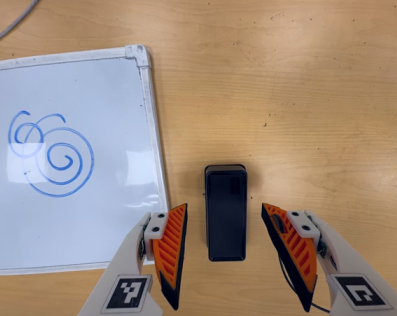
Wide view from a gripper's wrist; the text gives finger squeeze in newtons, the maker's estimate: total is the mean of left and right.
{"total": 0.0}